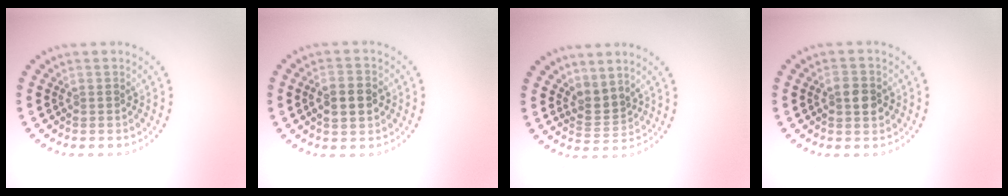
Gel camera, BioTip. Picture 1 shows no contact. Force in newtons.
{"total": 4.0, "press": 4.0, "slide": 0.2}
{"total": 2.2, "press": 1.4, "slide": 1.7}
{"total": 2.5, "press": 2.5, "slide": 0.1}